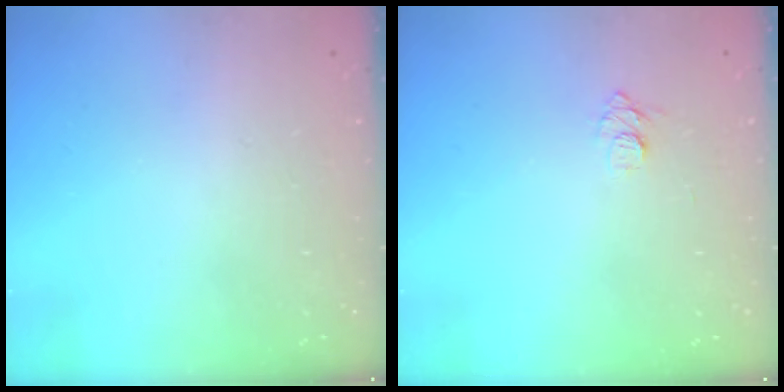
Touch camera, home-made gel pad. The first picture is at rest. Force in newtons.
{"total": 6.4, "press": 6.4, "slide": 0.7}